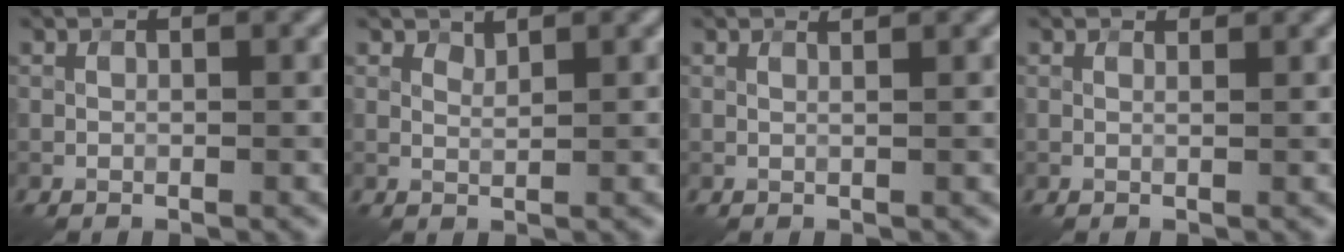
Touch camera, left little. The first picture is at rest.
{"total": 1.1, "force": [1.0, 0.1, 0.4], "torque": [-0.011, -0.001, 0.018]}
{"total": 1.3, "force": [1.0, 0.3, 0.6], "torque": [-0.004, -0.003, 0.002]}
{"total": 1.2, "force": [1.2, 0.2, 0.4], "torque": [-0.012, -0.005, 0.009]}